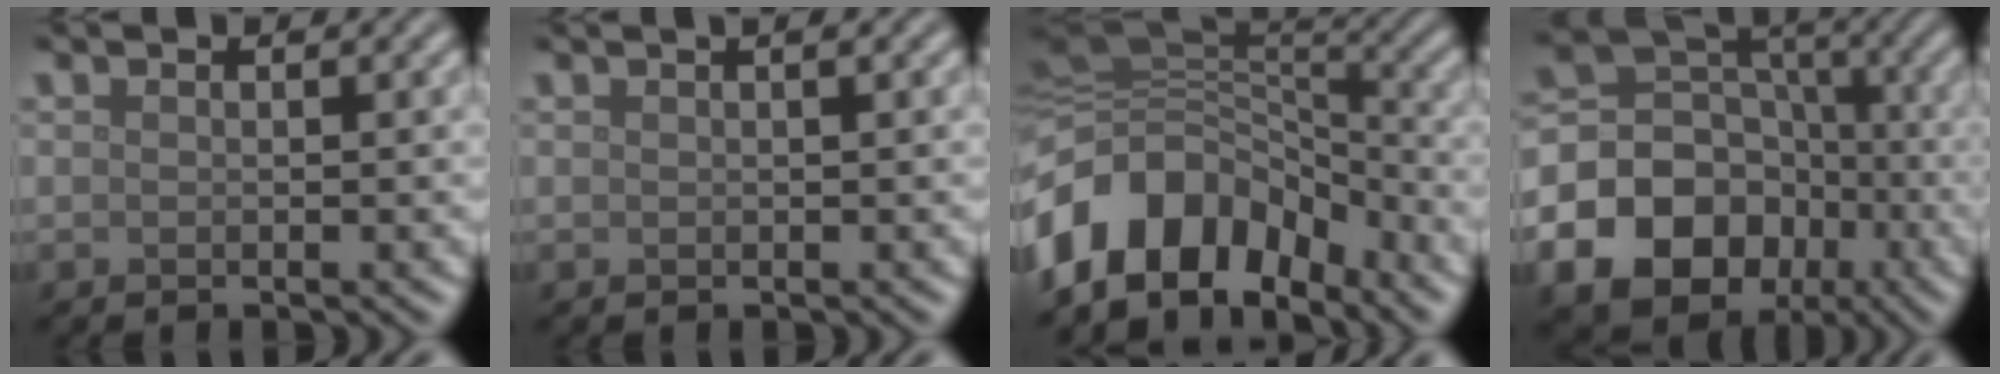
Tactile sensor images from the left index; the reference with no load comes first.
{"total": 0.8, "force": [0.4, 0.2, 0.6], "torque": [-0.011, 0.004, 0.006]}
{"total": 11.5, "force": [-6.4, 7.5, 5.9], "torque": [-0.114, 0.018, -0.123]}
{"total": 17.2, "force": [-6.6, 14.7, 6.0], "torque": [-0.147, -0.040, -0.119]}